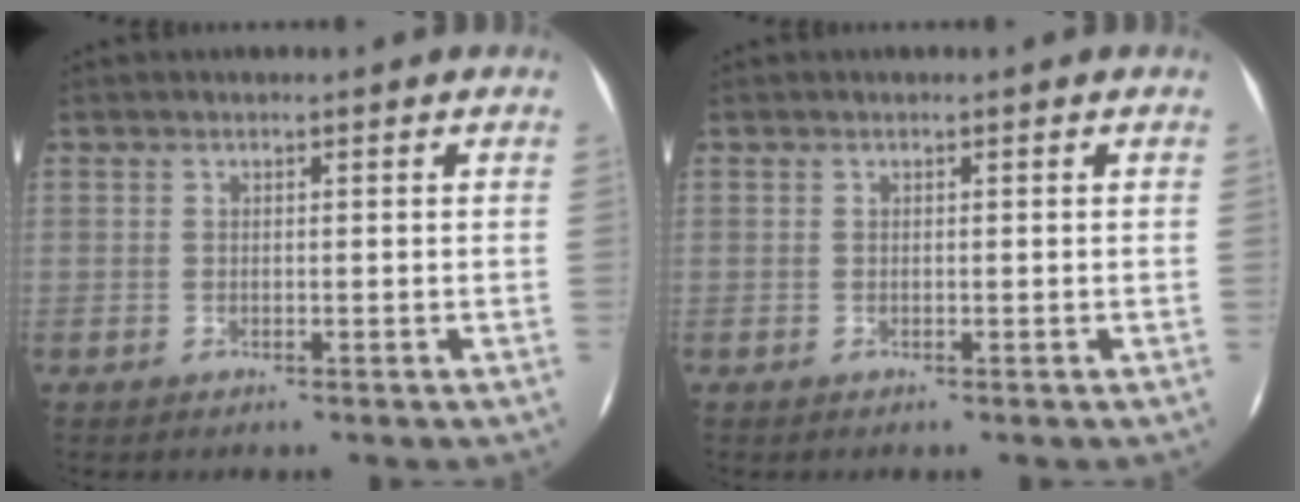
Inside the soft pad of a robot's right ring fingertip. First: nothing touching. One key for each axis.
{"total": 0.0}